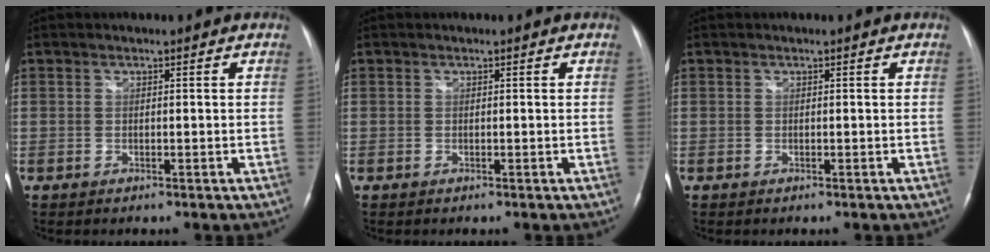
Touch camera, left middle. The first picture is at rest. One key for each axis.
{"total": 0.0}
{"total": 0.0}